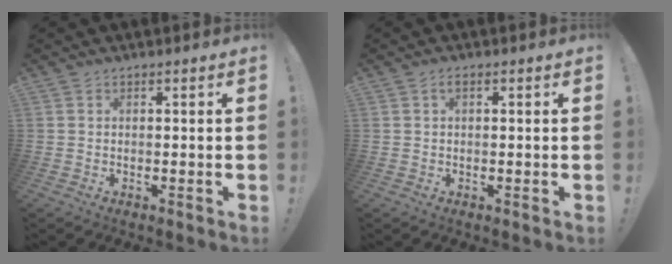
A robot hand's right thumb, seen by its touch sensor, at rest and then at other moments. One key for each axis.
{"total": 1.3, "fx": 0.2, "fy": 0.5, "fz": 1.2, "tx": -0.027, "ty": 0.005, "tz": 0.001}